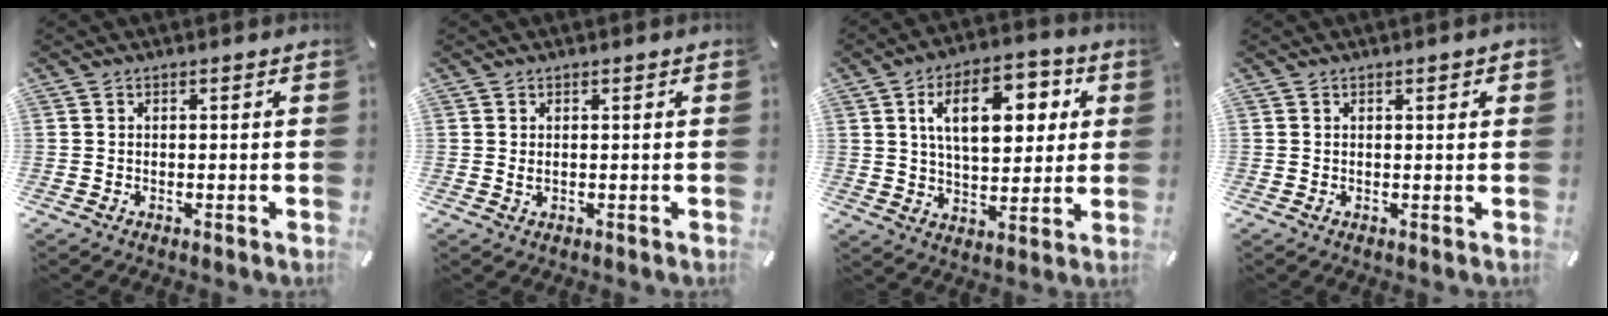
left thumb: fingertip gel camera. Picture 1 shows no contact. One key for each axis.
{"total": 0.8, "fx": 0.2, "fy": 0.5, "fz": 0.6, "tx": -0.014, "ty": 0.003, "tz": 0.002}
{"total": 15.4, "fx": 5.0, "fy": 8.9, "fz": 11.5, "tx": -0.178, "ty": 0.003, "tz": 0.083}
{"total": 0.9, "fx": 0.4, "fy": 0.1, "fz": 0.8, "tx": -0.015, "ty": 0.000, "tz": 0.007}